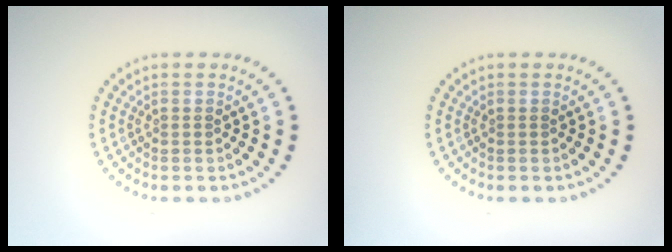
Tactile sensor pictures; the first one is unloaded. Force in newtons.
{"total": 0.0}